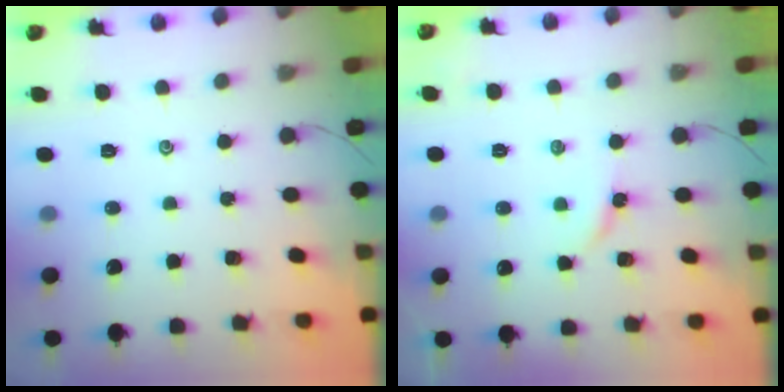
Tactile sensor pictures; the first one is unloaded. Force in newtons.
{"total": 3.4, "press": 3.3, "slide": 0.4}